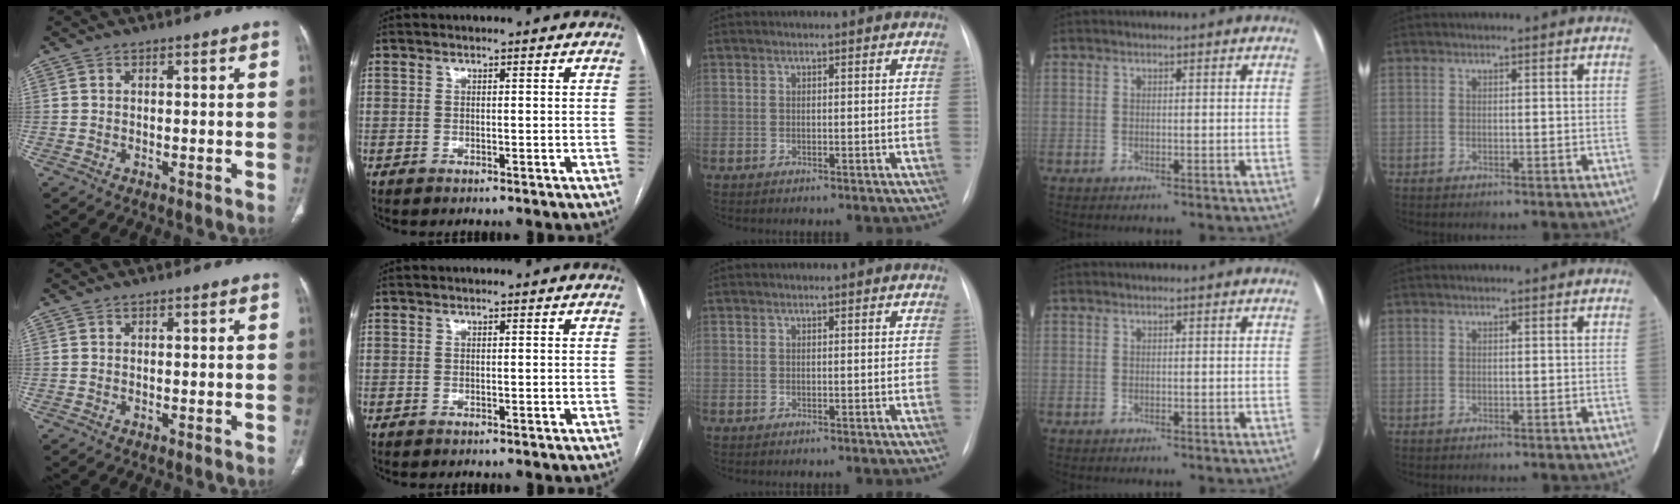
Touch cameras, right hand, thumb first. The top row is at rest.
{}